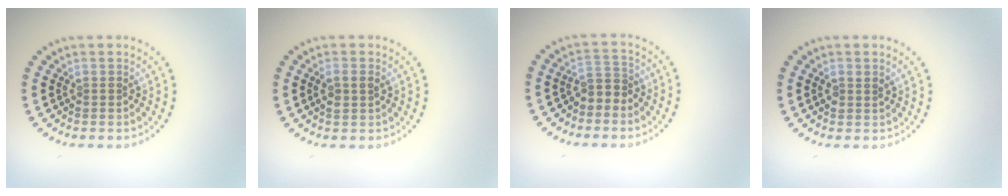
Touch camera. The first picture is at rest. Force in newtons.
{"total": 1.6, "press": 1.5, "slide": 0.4}
{"total": 1.8, "press": 1.6, "slide": 0.9}
{"total": 1.0, "press": 0.9, "slide": 0.4}